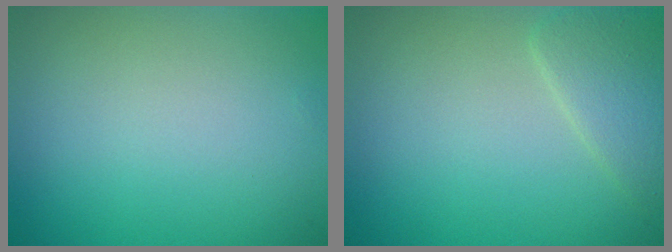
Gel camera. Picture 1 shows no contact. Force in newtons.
{"total": 2.4, "press": 2.4, "slide": 0.2}